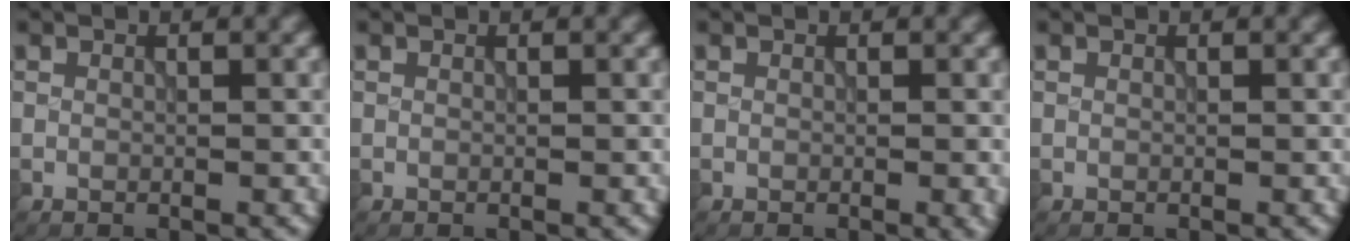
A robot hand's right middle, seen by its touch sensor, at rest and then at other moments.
{"total": 0.0}
{"total": 0.7, "force": [-0.1, 0.1, 0.7], "torque": [-0.008, -0.002, -0.002]}
{"total": 0.0}